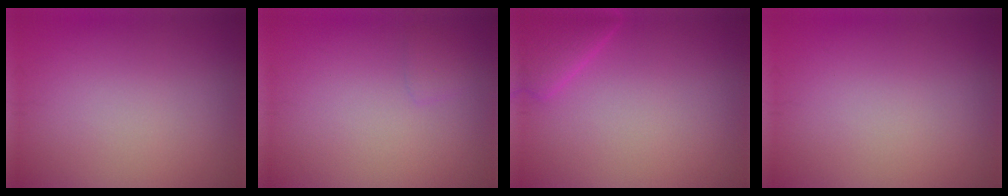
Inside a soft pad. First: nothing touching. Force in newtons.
{"total": 0.9, "press": 0.8, "slide": 0.1}
{"total": 2.3, "press": 2.3, "slide": 0.2}
{"total": 0.0}